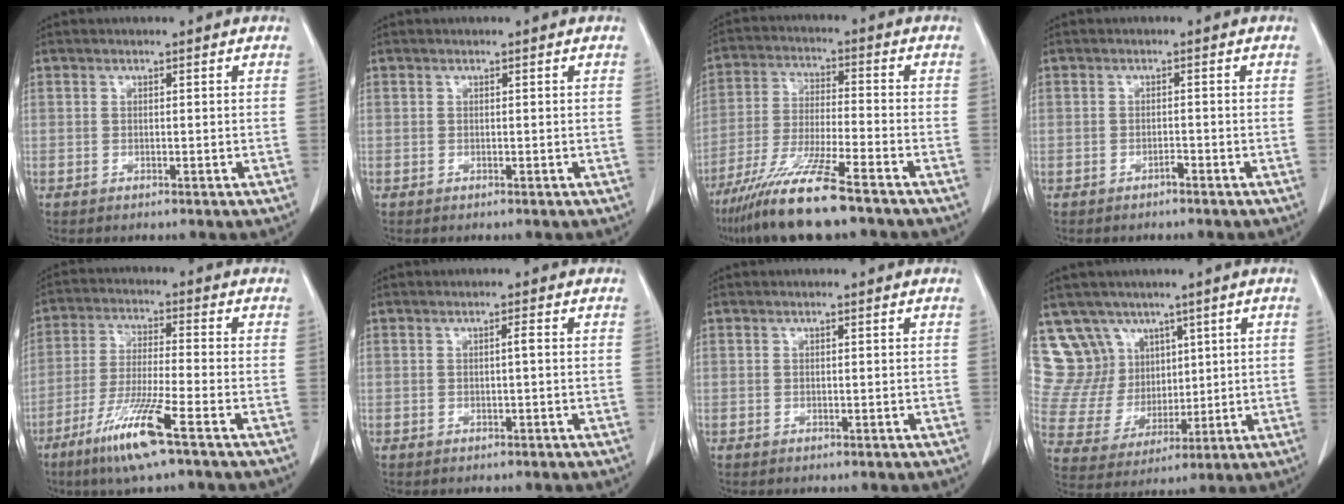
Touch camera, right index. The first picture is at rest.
{"total": 0.0}
{"total": 12.7, "force": [-9.3, 0.2, 8.7], "torque": [-0.169, -0.036, -0.169]}
{"total": 0.9, "force": [-0.8, 0.1, 0.4], "torque": [-0.006, 0.001, -0.011]}
{"total": 10.5, "force": [-6.0, -0.4, 8.5], "torque": [-0.172, -0.030, -0.117]}
{"total": 0.8, "force": [-0.1, 0.0, 0.8], "torque": [-0.013, 0.002, -0.001]}
{"total": 0.0}
{"total": 11.0, "force": [7.1, 8.3, 1.0], "torque": [-0.034, 0.040, 0.152]}